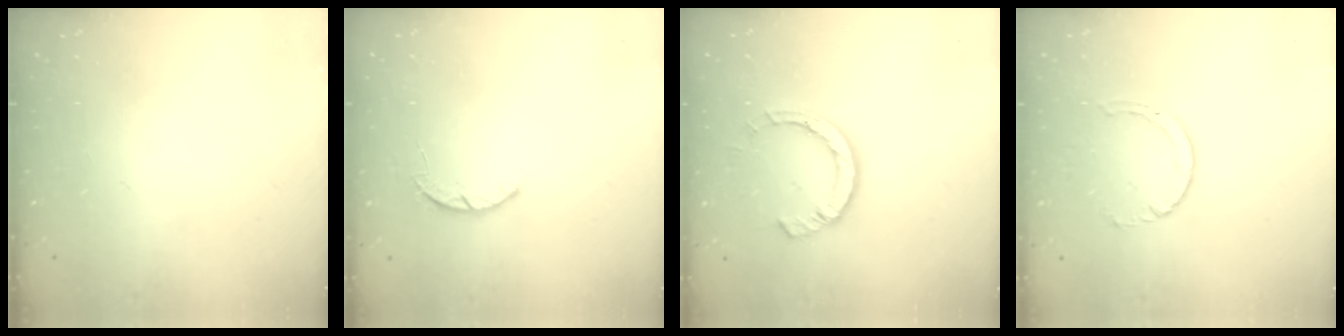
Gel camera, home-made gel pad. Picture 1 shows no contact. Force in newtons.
{"total": 2.5, "press": 2.5, "slide": 0.5}
{"total": 7.8, "press": 7.7, "slide": 1.2}
{"total": 2.9, "press": 2.9, "slide": 0.4}